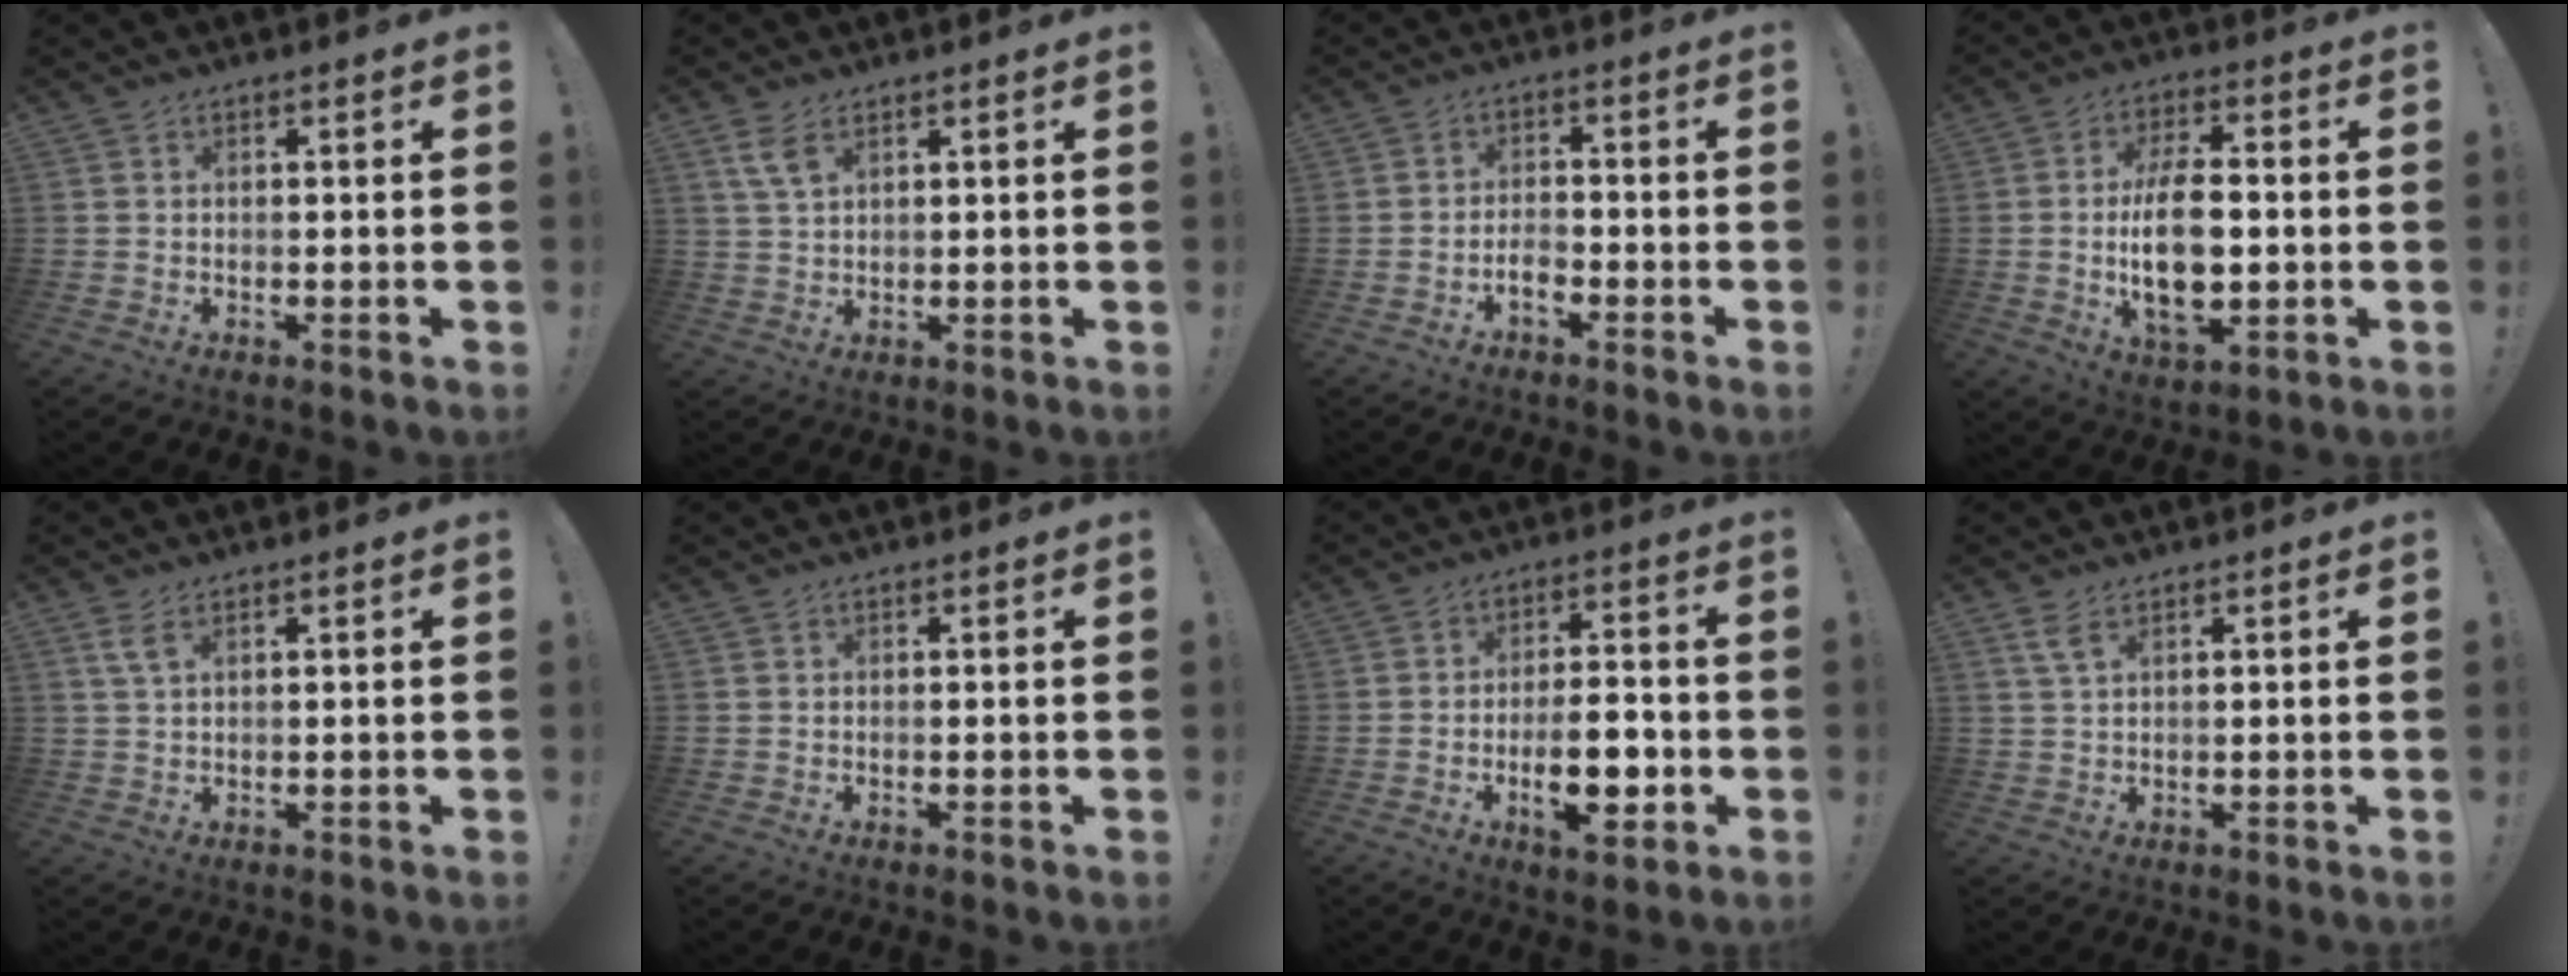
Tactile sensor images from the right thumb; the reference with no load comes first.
{"total": 5.3, "force": [3.2, 2.0, 3.8], "torque": [-0.069, -0.013, 0.060]}
{"total": 3.7, "force": [-2.4, 1.6, 2.3], "torque": [-0.044, 0.010, -0.042]}
{"total": 15.9, "force": [-1.1, 8.0, 13.7], "torque": [-0.249, -0.007, -0.025]}
{"total": 3.6, "force": [1.8, 0.9, 2.9], "torque": [-0.060, -0.002, 0.034]}
{"total": 0.0}
{"total": 12.6, "force": [-4.0, 5.6, 10.6], "torque": [-0.168, 0.011, -0.067]}
{"total": 3.7, "force": [2.1, 0.9, 2.9], "torque": [-0.060, -0.002, 0.039]}